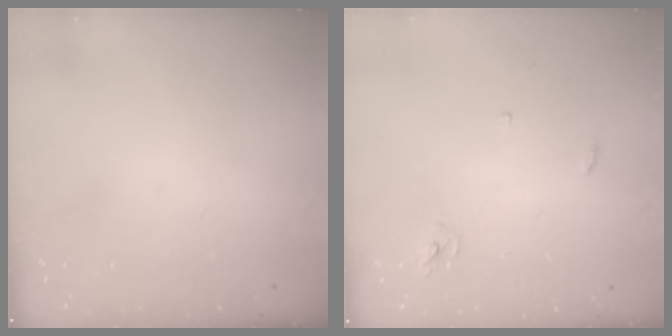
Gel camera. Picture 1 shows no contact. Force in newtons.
{"total": 3.0, "press": 3.0, "slide": 0.2}